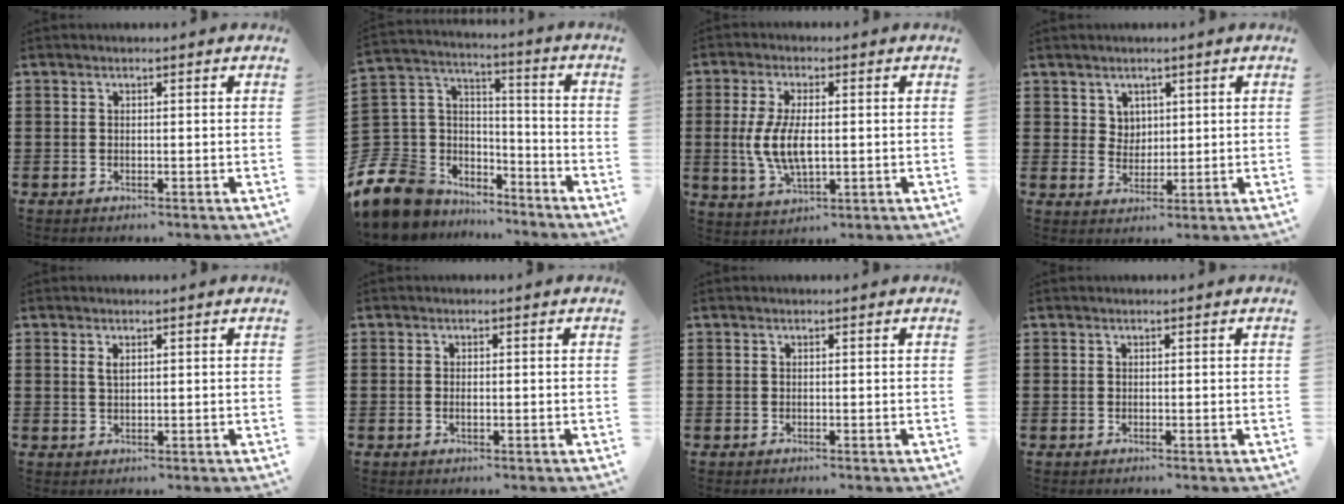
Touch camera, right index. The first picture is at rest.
{"total": 9.7, "force": [-6.2, 7.1, 2.2], "torque": [-0.106, -0.006, -0.123]}
{"total": 7.4, "force": [-0.2, 3.2, 6.6], "torque": [-0.150, -0.003, -0.009]}
{"total": 3.3, "force": [2.0, 2.5, 0.6], "torque": [-0.022, 0.008, 0.039]}
{"total": 1.4, "force": [0.6, 0.5, 1.1], "torque": [-0.024, 0.002, 0.011]}
{"total": 0.9, "force": [-0.2, 0.3, 0.8], "torque": [-0.015, -0.002, -0.003]}
{"total": 0.0}
{"total": 0.0}